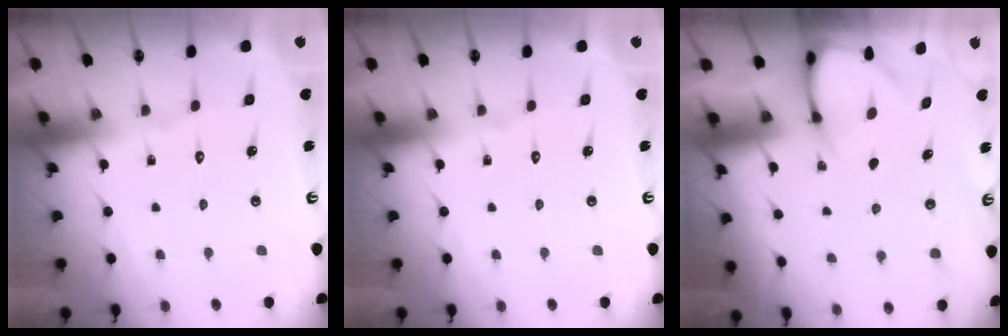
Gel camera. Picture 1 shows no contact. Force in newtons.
{"total": 0.0}
{"total": 3.7, "press": 3.7, "slide": 0.3}